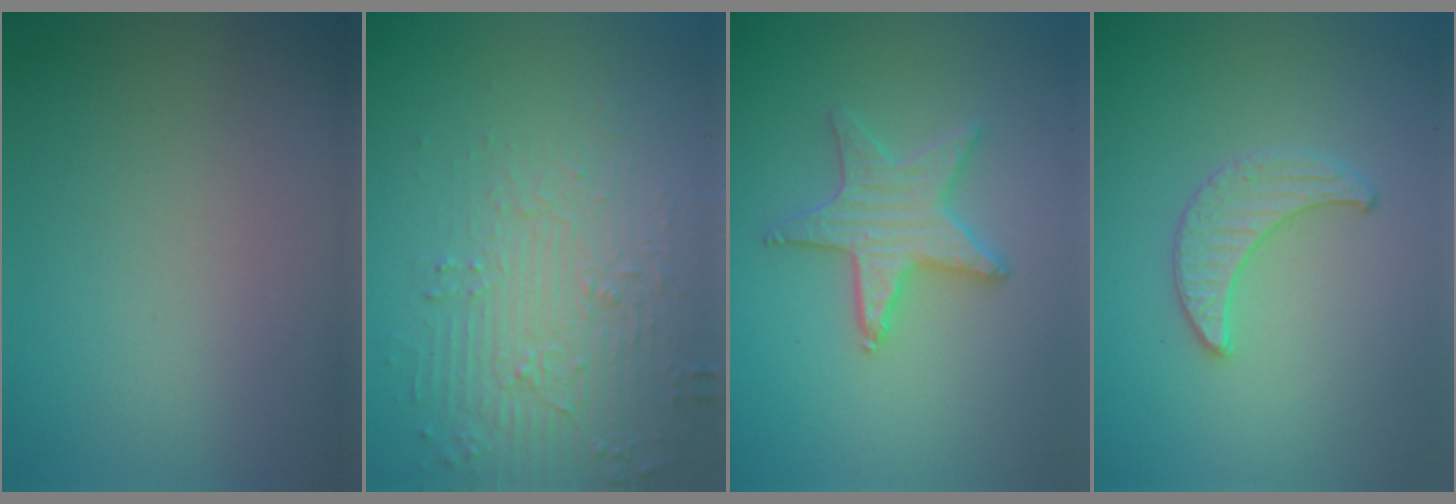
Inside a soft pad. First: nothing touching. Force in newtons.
{"total": 6.0, "press": 3.9, "slide": 4.6}
{"total": 3.3, "press": 3.3, "slide": 0.3}
{"total": 1.5, "press": 1.5, "slide": 0.1}